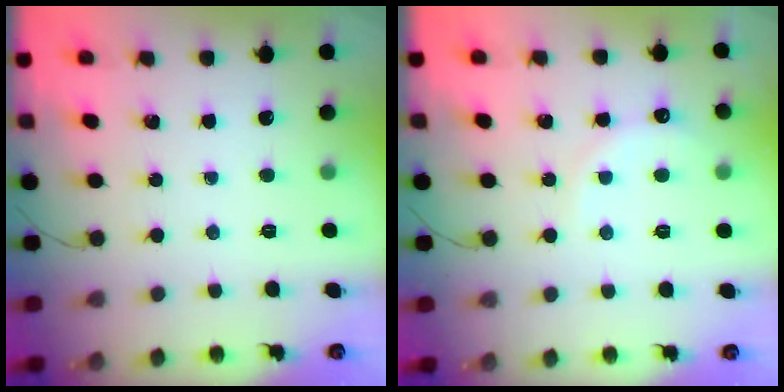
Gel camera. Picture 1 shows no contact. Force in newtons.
{"total": 6.0, "press": 5.9, "slide": 1.4}